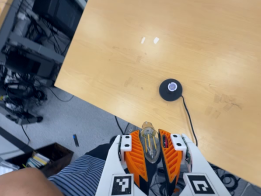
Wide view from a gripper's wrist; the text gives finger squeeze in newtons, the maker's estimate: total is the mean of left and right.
{"total": 20.7, "left": 24.1, "right": 17.2}